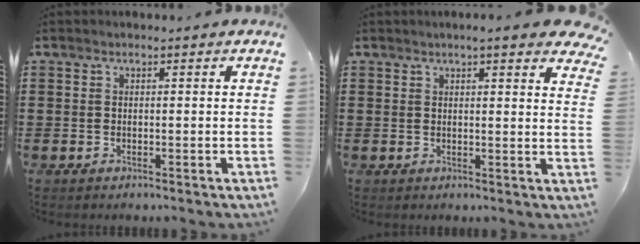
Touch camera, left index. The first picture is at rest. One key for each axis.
{"total": 3.6, "fx": 3.0, "fy": 0.0, "fz": 2.1, "tx": -0.034, "ty": -0.011, "tz": 0.051}